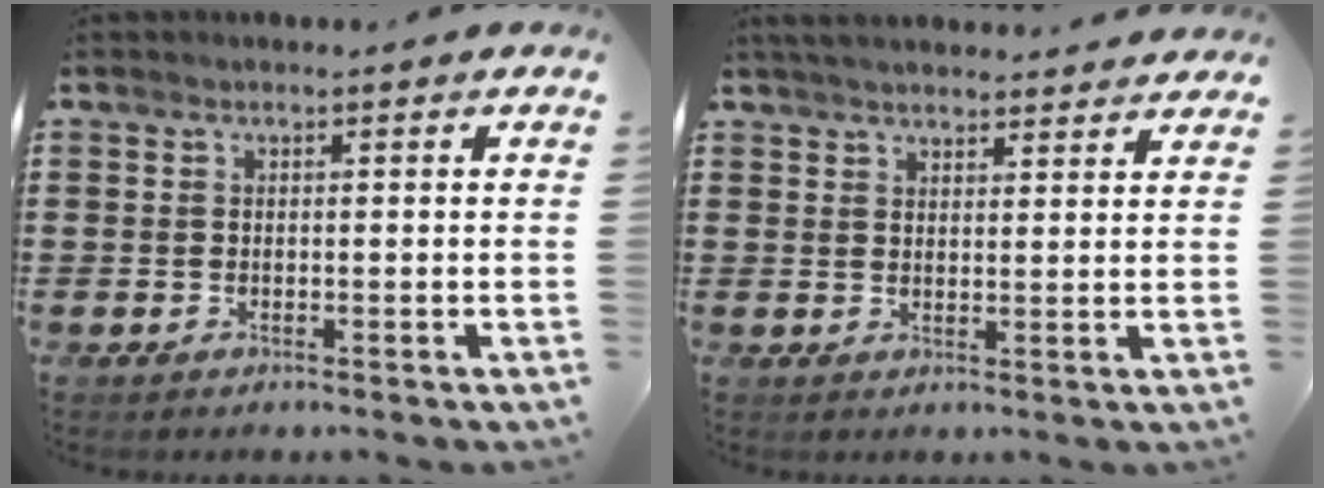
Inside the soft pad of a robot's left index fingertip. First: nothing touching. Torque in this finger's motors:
{"motor_torque": [2.14, 0.00, 0.73, 0.10]}